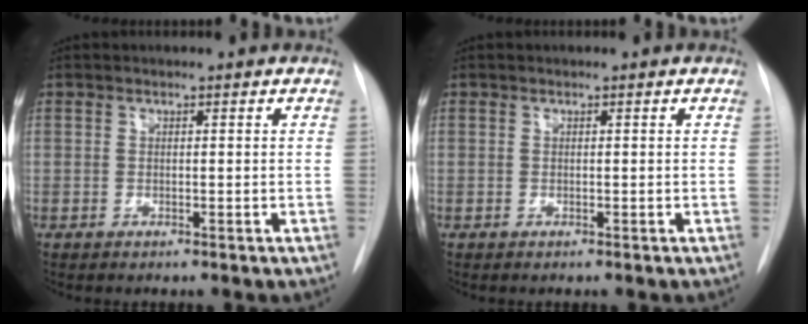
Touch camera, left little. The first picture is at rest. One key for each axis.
{"total": 0.0}